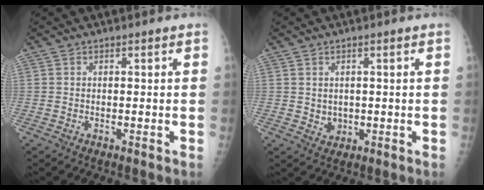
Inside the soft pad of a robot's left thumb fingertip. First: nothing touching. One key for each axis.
{"total": 2.3, "fx": 0.3, "fy": 2.0, "fz": 1.1, "tx": -0.011, "ty": -0.004, "tz": 0.013}